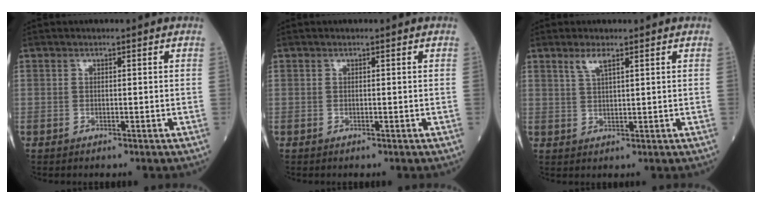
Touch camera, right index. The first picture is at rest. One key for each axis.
{"total": 0.0}
{"total": 2.6, "fx": 1.8, "fy": 0.3, "fz": 1.8, "tx": -0.044, "ty": 0.003, "tz": 0.041}